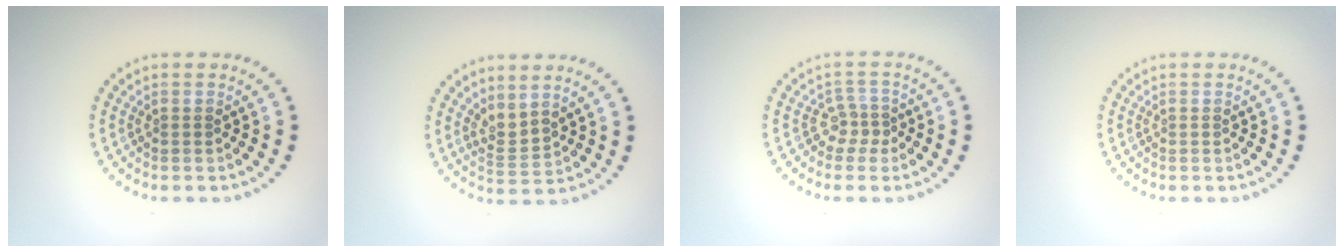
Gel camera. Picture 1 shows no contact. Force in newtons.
{"total": 2.2, "press": 1.4, "slide": 1.6}
{"total": 1.7, "press": 1.2, "slide": 1.3}
{"total": 0.0}